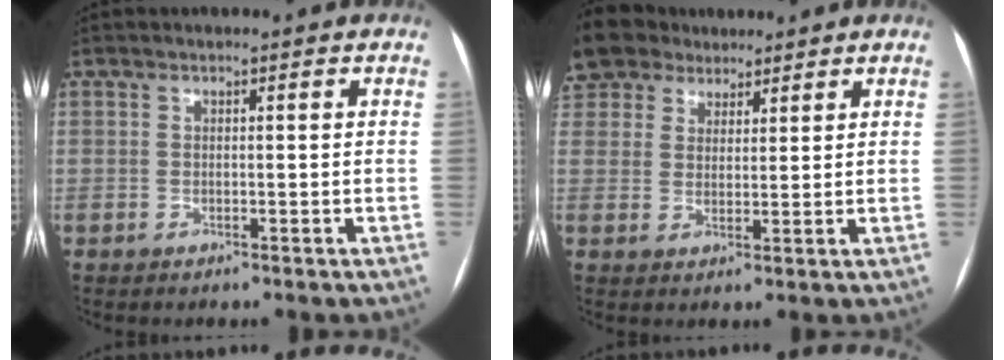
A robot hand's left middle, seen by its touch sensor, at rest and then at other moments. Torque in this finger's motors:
{"motor_torque": [0.43, -0.29, 1.06, 0.21]}